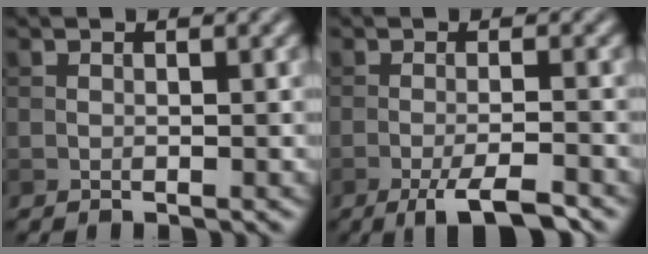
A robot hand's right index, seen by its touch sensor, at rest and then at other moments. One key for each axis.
{"total": 4.7, "fx": -2.8, "fy": 0.9, "fz": 3.7, "tx": -0.060, "ty": -0.001, "tz": -0.050}